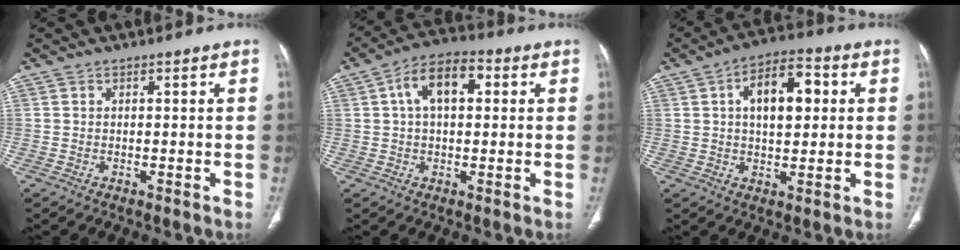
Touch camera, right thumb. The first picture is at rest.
{"total": 9.3, "force": [2.2, 5.3, 7.3], "torque": [-0.116, 0.023, 0.029]}
{"total": 10.8, "force": [2.3, 5.7, 8.9], "torque": [-0.115, 0.012, 0.030]}